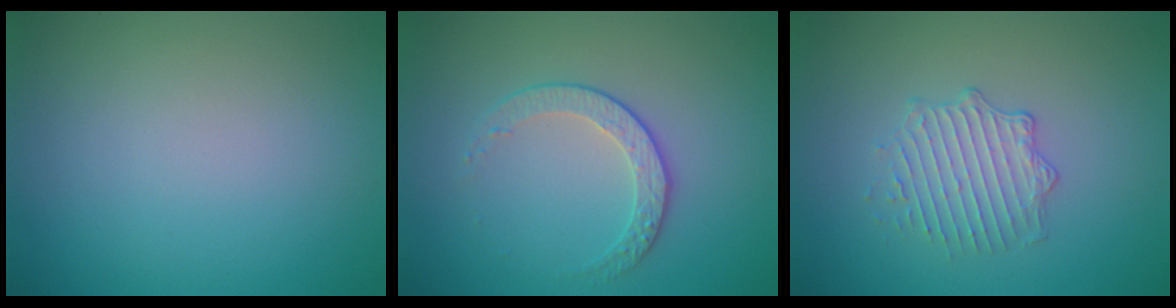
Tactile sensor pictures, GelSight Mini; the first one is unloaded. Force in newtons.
{"total": 2.2, "press": 1.7, "slide": 1.4}
{"total": 2.3, "press": 1.6, "slide": 1.6}